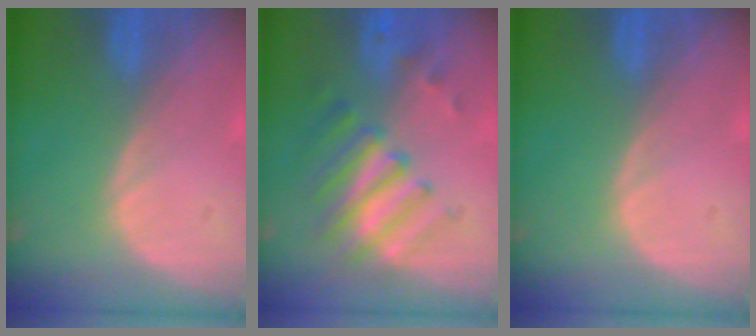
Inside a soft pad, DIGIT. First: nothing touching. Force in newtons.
{"total": 7.7, "press": 6.9, "slide": 3.4}
{"total": 0.0}